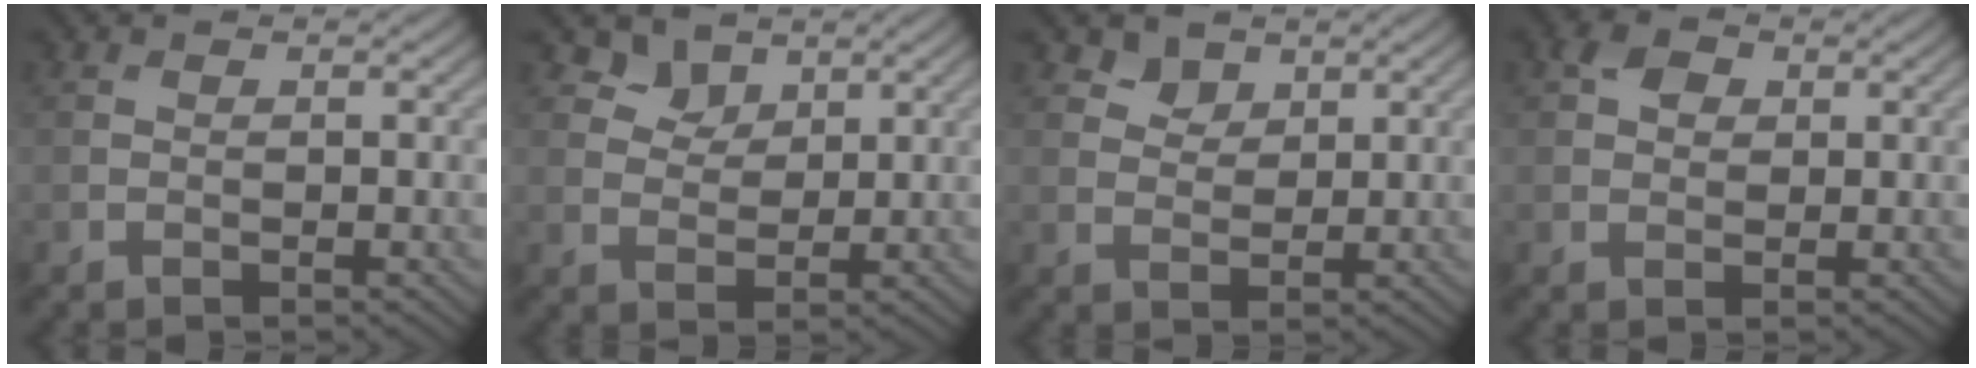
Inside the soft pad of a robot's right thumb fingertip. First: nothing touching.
{"total": 3.6, "force": [2.7, 2.2, 1.1], "torque": [-0.029, -0.009, 0.054]}
{"total": 2.6, "force": [1.9, 1.6, 0.7], "torque": [-0.016, -0.007, 0.035]}
{"total": 2.6, "force": [1.1, 2.0, 1.4], "torque": [-0.027, 0.004, 0.014]}